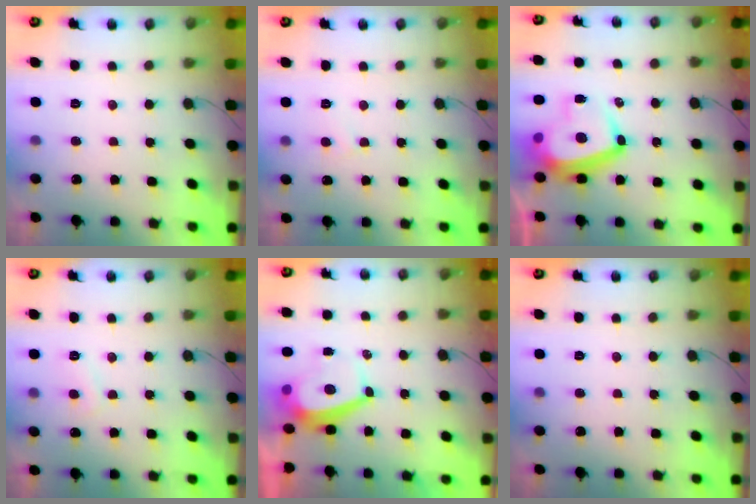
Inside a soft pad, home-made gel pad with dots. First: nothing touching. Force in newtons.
{"total": 2.6, "press": 2.6, "slide": 0.2}
{"total": 12.9, "press": 12.7, "slide": 2.0}
{"total": 3.4, "press": 3.3, "slide": 0.4}
{"total": 4.7, "press": 4.7, "slide": 0.5}
{"total": 0.0}